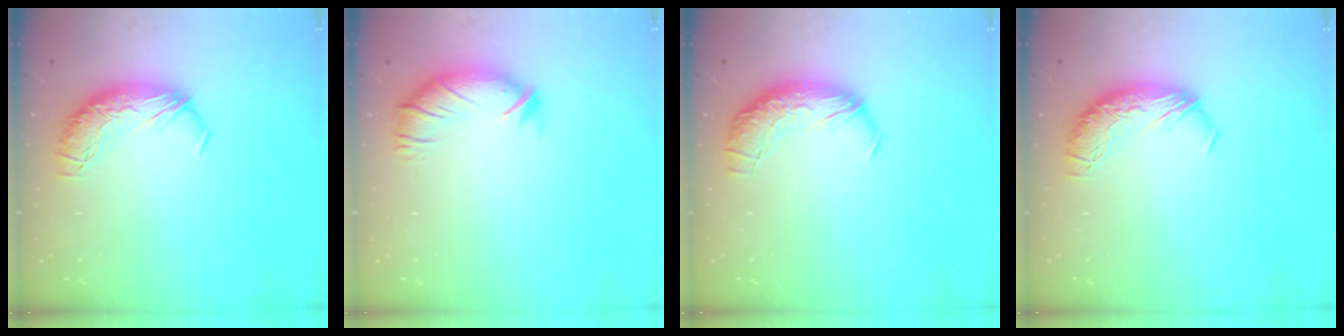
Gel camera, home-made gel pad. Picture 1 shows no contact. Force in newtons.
{"total": 3.1, "press": 2.4, "slide": 1.9}
{"total": 2.3, "press": 1.0, "slide": 2.1}
{"total": 0.0}